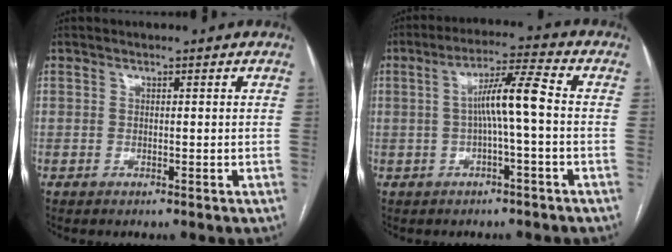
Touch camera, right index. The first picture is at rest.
{"total": 7.1, "force": [-0.4, -0.2, 7.0], "torque": [-0.125, 0.020, -0.007]}